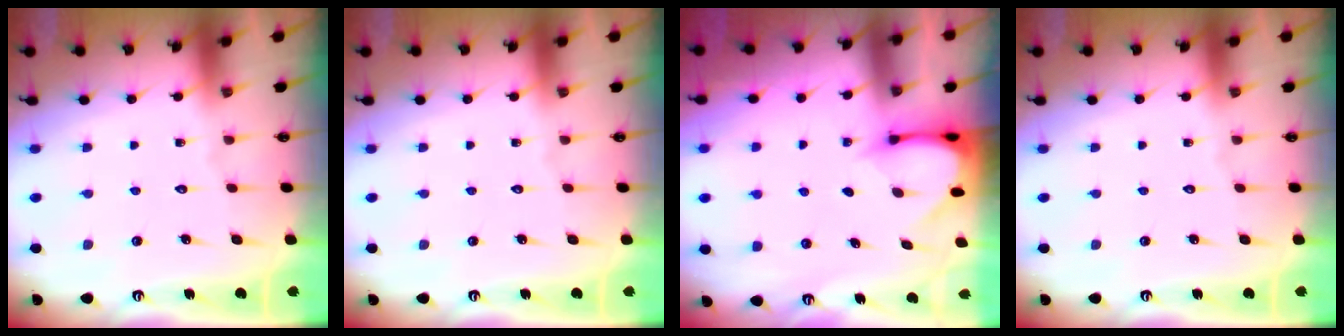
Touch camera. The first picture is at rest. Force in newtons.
{"total": 0.0}
{"total": 3.5, "press": 3.5, "slide": 0.2}
{"total": 0.0}